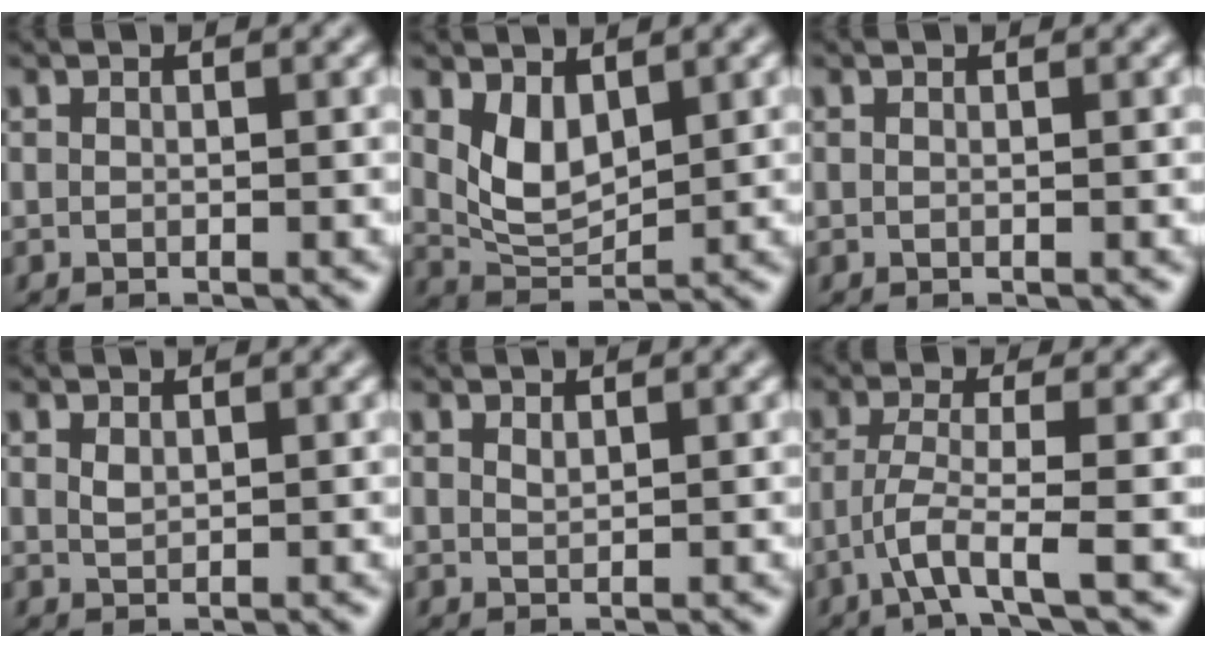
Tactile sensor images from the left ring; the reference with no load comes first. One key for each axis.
{"total": 3.6, "fx": 1.6, "fy": 2.0, "fz": 2.6, "tx": -0.054, "ty": -0.010, "tz": 0.039}
{"total": 0.0}
{"total": 0.9, "fx": 0.6, "fy": 0.4, "fz": 0.5, "tx": -0.016, "ty": -0.001, "tz": 0.014}
{"total": 0.7, "fx": 0.6, "fy": 0.1, "fz": 0.3, "tx": -0.007, "ty": -0.001, "tz": 0.014}
{"total": 3.1, "fx": -1.4, "fy": 0.1, "fz": 2.8, "tx": -0.055, "ty": -0.001, "tz": -0.036}